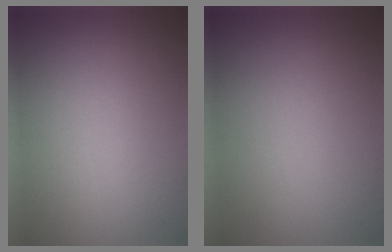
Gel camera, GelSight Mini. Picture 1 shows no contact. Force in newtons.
{"total": 0.0}